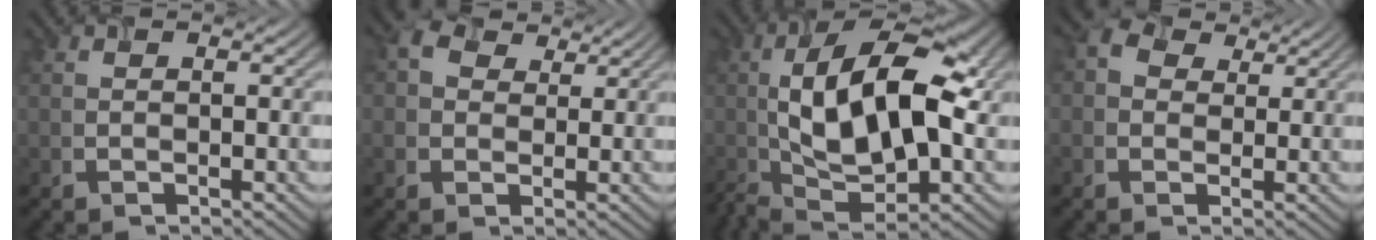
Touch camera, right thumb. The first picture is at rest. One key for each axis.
{"total": 2.9, "fx": 1.3, "fy": 2.5, "fz": 0.7, "tx": -0.022, "ty": 0.002, "tz": 0.028}
{"total": 14.5, "fx": -0.4, "fy": 6.8, "fz": 12.8, "tx": -0.230, "ty": 0.008, "tz": -0.006}
{"total": 2.5, "fx": 0.9, "fy": 2.3, "fz": 0.6, "tx": -0.014, "ty": 0.001, "tz": 0.014}